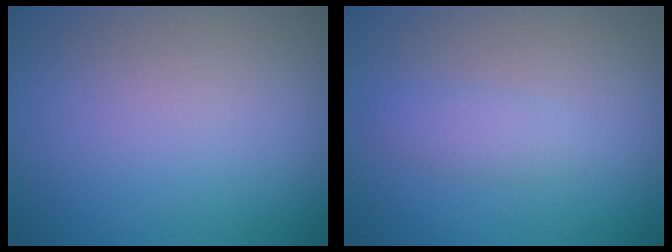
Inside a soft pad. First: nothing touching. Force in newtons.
{"total": 1.5, "press": 1.5, "slide": 0.1}